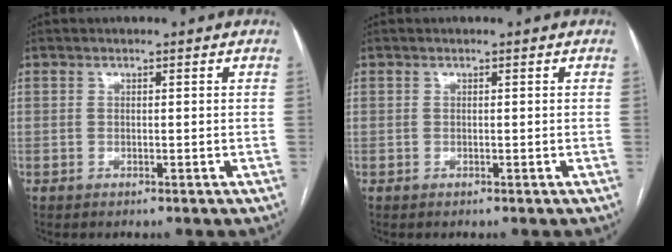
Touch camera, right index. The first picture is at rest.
{"total": 0.0}